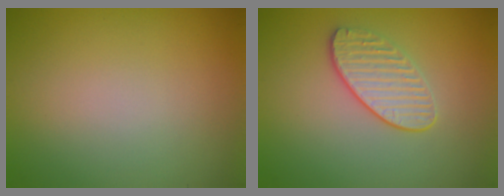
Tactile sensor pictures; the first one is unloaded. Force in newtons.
{"total": 2.7, "press": 2.4, "slide": 1.2}